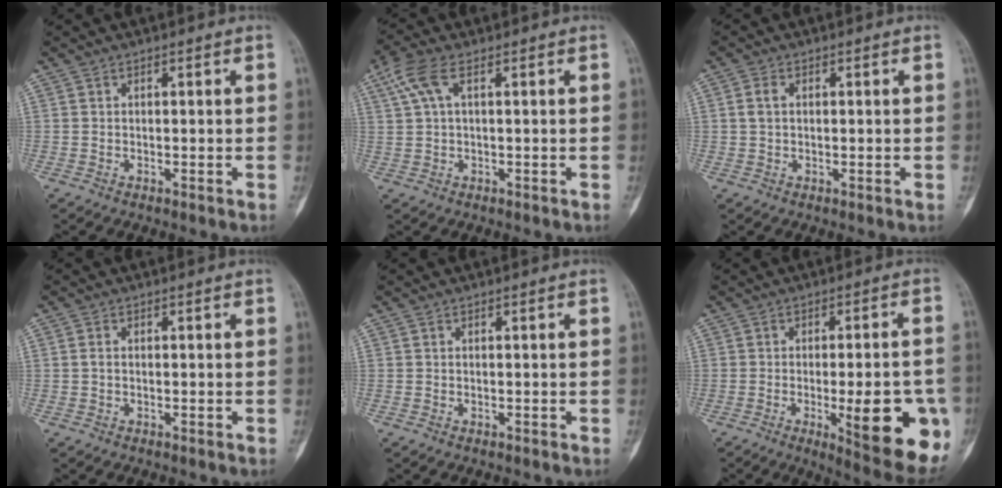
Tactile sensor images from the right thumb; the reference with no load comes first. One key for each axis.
{"total": 5.7, "fx": 2.2, "fy": 2.2, "fz": 4.7, "tx": -0.123, "ty": 0.017, "tz": 0.047}
{"total": 2.3, "fx": 0.3, "fy": 1.7, "fz": 1.6, "tx": -0.033, "ty": 0.004, "tz": 0.007}
{"total": 1.0, "fx": 0.0, "fy": 0.7, "fz": 0.7, "tx": -0.013, "ty": 0.002, "tz": 0.000}
{"total": 0.0}
{"total": 17.1, "fx": -4.8, "fy": 4.9, "fz": 15.6, "tx": -0.156, "ty": 0.002, "tz": -0.043}